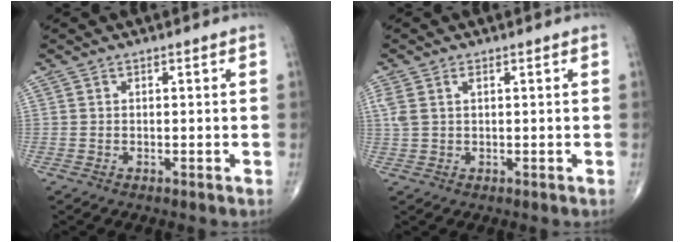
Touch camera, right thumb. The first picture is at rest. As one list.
[{"total": 3.5, "force": [1.1, 1.9, 2.7], "torque": [-0.080, 0.016, 0.029]}]